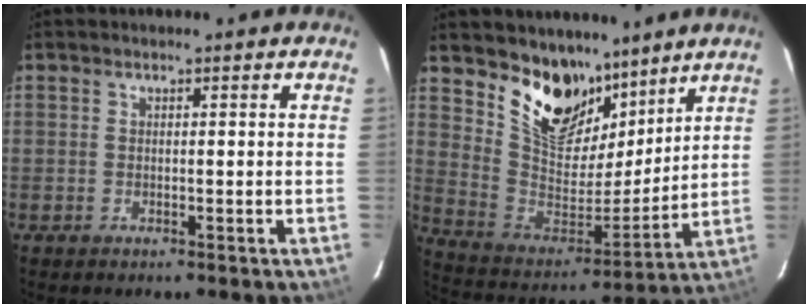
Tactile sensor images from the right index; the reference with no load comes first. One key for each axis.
{"total": 16.8, "fx": 11.8, "fy": 8.9, "fz": 8.1, "tx": -0.172, "ty": -0.011, "tz": 0.222}